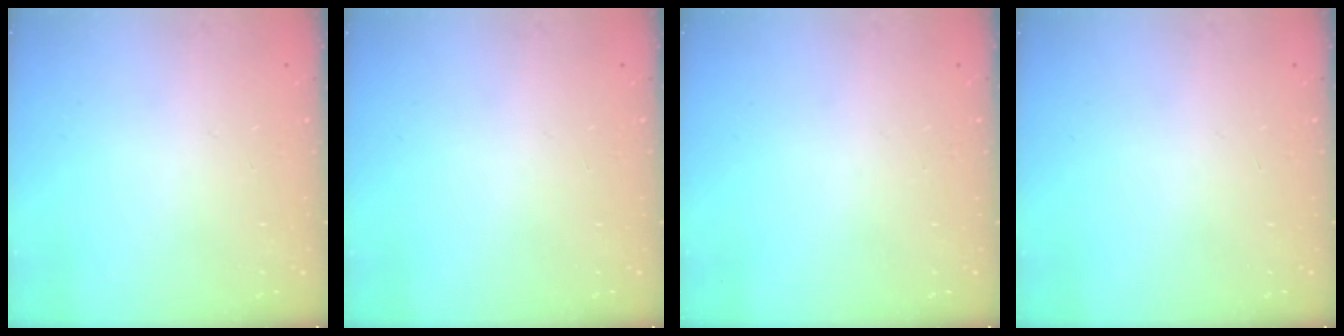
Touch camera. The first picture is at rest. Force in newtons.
{"total": 0.0}
{"total": 0.0}
{"total": 0.0}